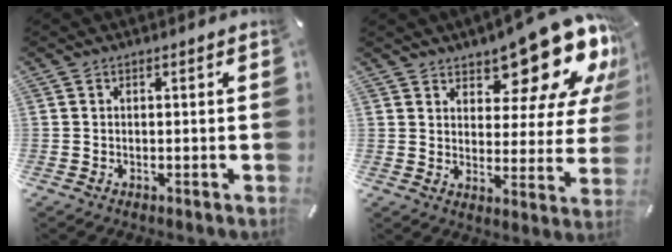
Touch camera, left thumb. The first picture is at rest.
{"total": 15.6, "force": [12.6, 6.2, 6.8], "torque": [-0.080, -0.112, 0.210]}